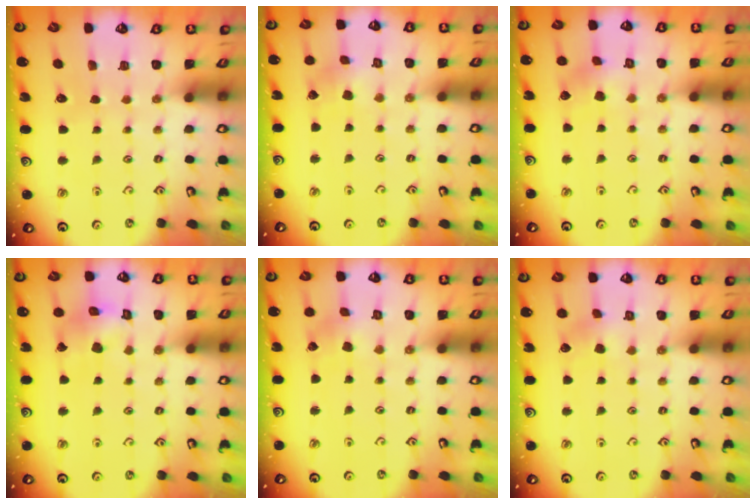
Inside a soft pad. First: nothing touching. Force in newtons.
{"total": 2.0, "press": 2.0, "slide": 0.1}
{"total": 3.4, "press": 3.3, "slide": 0.6}
{"total": 8.7, "press": 8.6, "slide": 0.9}
{"total": 1.3, "press": 1.3, "slide": 0.2}
{"total": 3.3, "press": 3.3, "slide": 0.4}